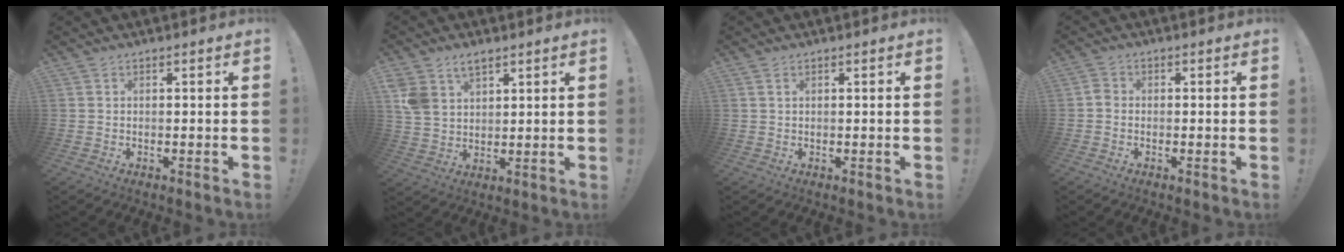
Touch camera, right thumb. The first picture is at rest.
{"total": 7.3, "force": [4.6, 4.7, 3.1], "torque": [-0.060, -0.017, 0.092]}
{"total": 1.0, "force": [0.4, 0.5, 0.7], "torque": [-0.016, 0.001, 0.009]}
{"total": 2.0, "force": [-0.8, 1.6, 1.0], "torque": [-0.024, 0.011, -0.013]}